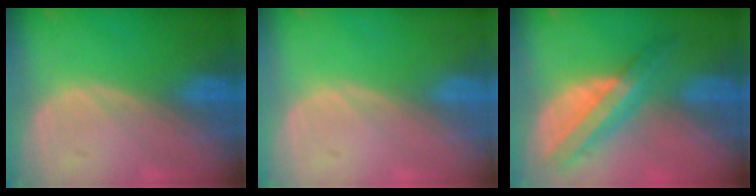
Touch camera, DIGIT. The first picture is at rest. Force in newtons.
{"total": 0.0}
{"total": 8.0, "press": 6.7, "slide": 4.4}